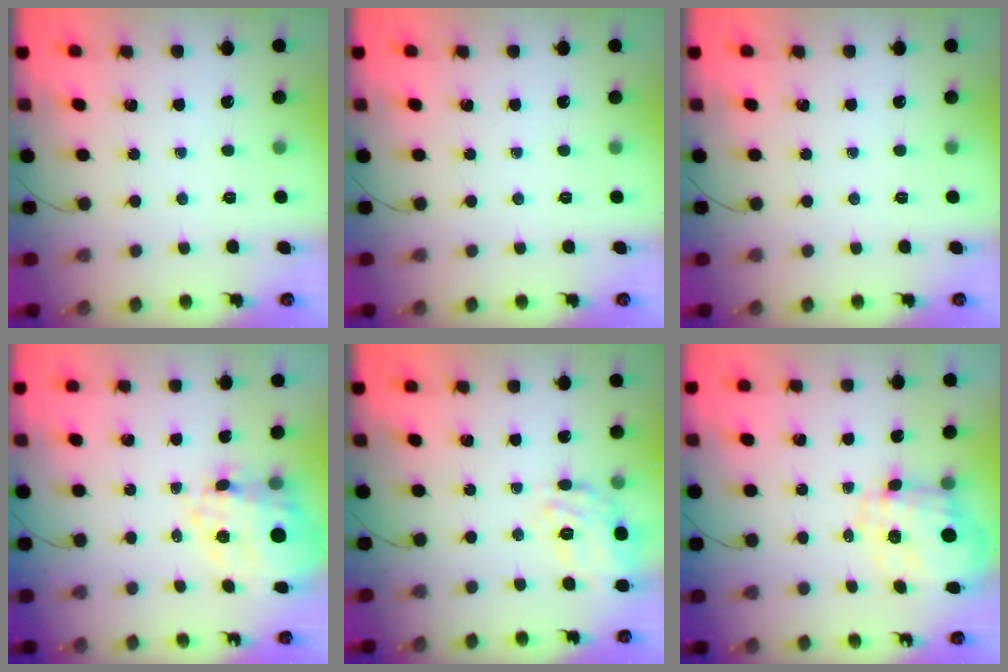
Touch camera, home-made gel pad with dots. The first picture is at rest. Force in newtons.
{"total": 0.0}
{"total": 0.0}
{"total": 15.7, "press": 15.3, "slide": 3.9}
{"total": 12.4, "press": 12.2, "slide": 1.9}
{"total": 3.6, "press": 3.3, "slide": 1.5}